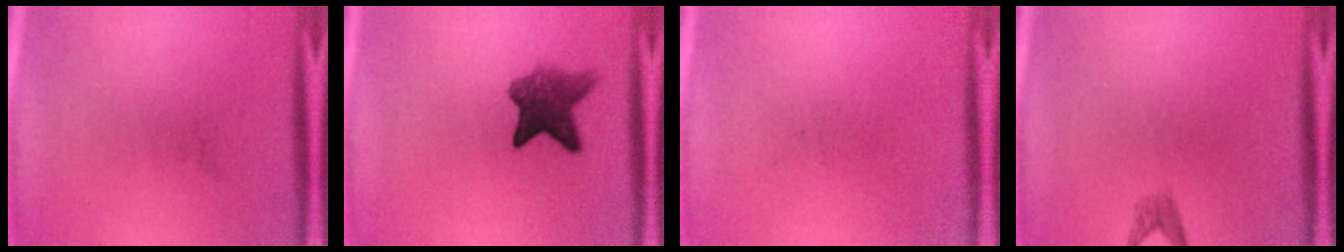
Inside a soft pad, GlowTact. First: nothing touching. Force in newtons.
{"total": 7.0}
{"total": 0.0}
{"total": 1.4}